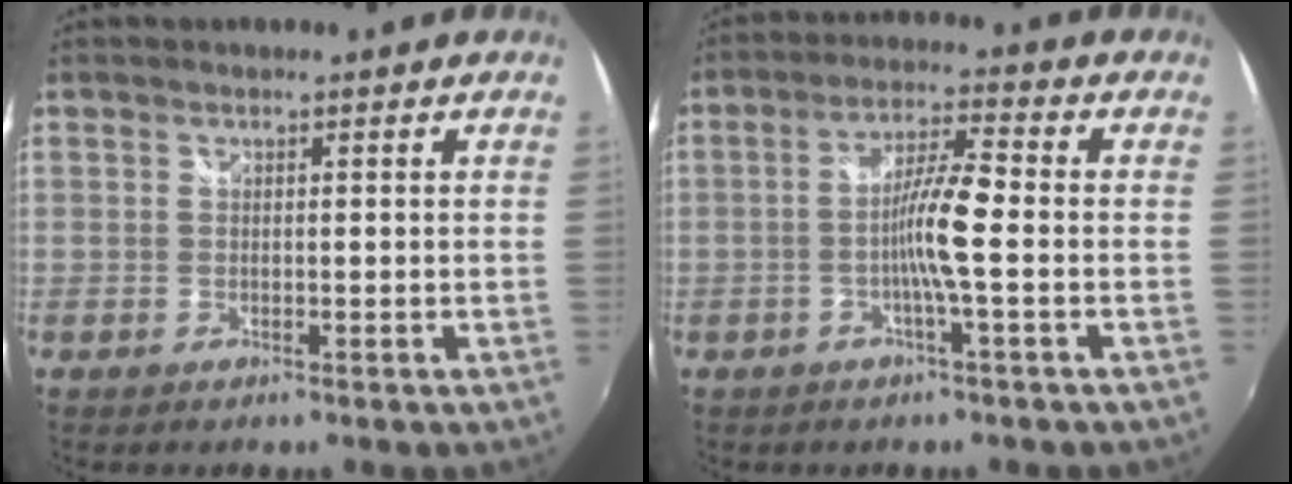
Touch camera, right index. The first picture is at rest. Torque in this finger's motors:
{"motor_torque": [0.81, 1.29, 0.49, 0.10]}